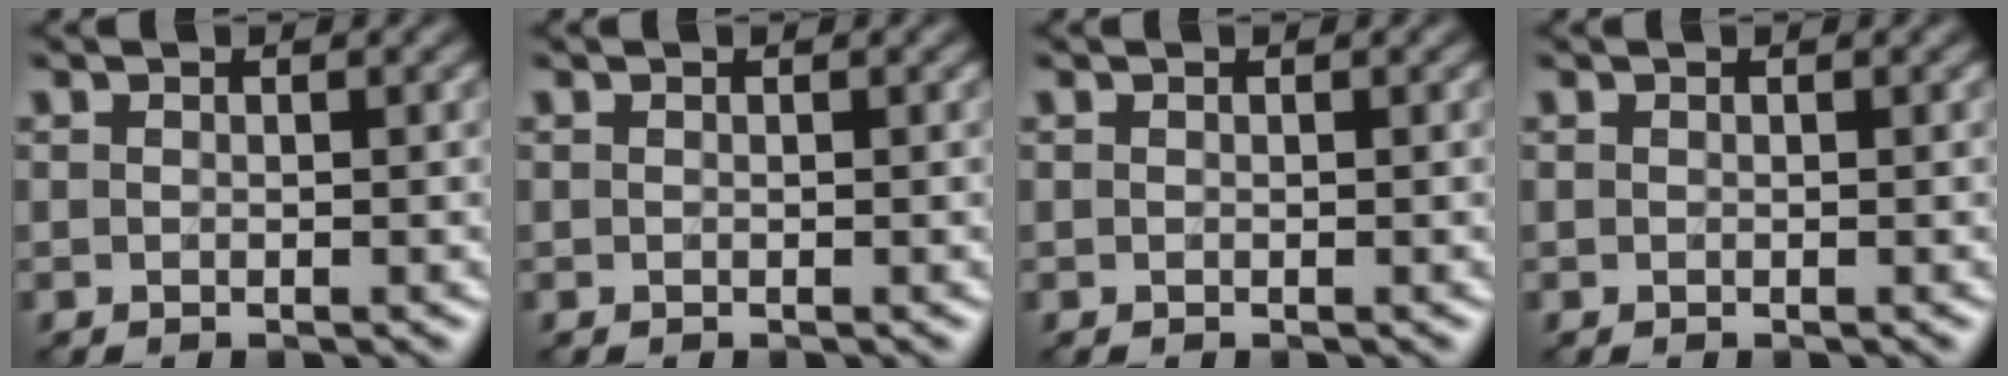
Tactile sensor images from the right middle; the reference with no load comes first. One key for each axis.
{"total": 0.0}
{"total": 0.0}
{"total": 0.0}